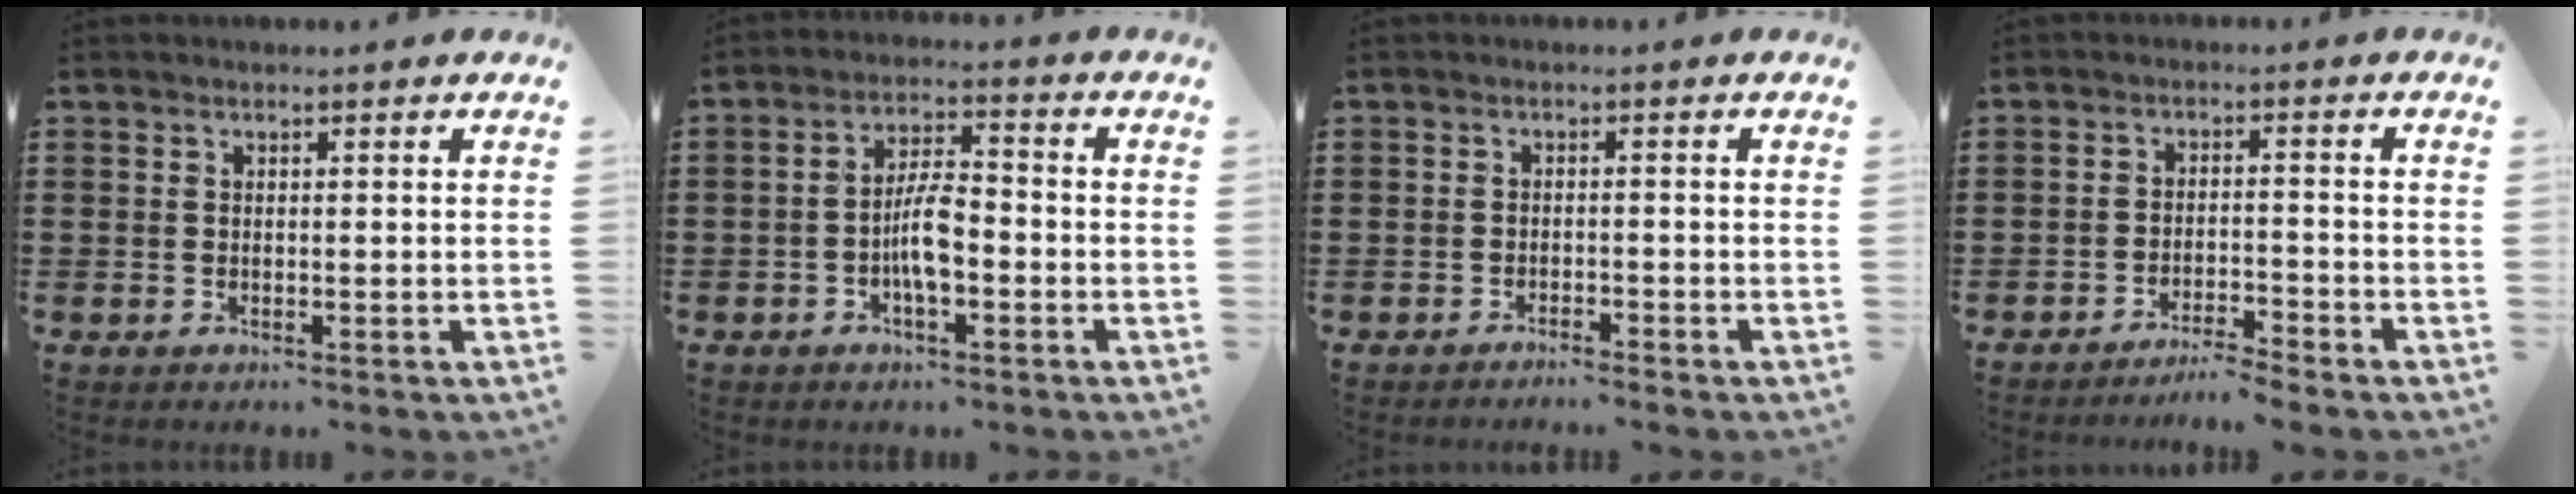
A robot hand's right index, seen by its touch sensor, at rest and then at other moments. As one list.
[{"total": 5.8, "force": [-1.7, 1.9, 5.2], "torque": [-0.104, 0.005, -0.036]}, {"total": 1.6, "force": [-1.6, -0.2, 0.2], "torque": [-0.006, 0.001, -0.033]}, {"total": 3.4, "force": [-3.4, -0.4, 0.5], "torque": [-0.013, -0.003, -0.072]}]